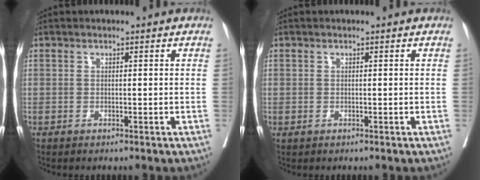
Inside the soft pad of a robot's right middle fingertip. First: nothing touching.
{"total": 0.0}